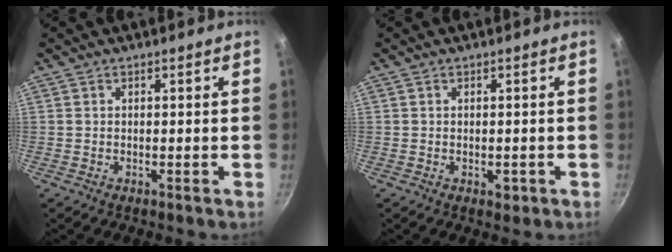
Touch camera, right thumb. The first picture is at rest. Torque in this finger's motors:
{"motor_torque": [0.06, -0.03, 0.18, 0.00, -0.03]}